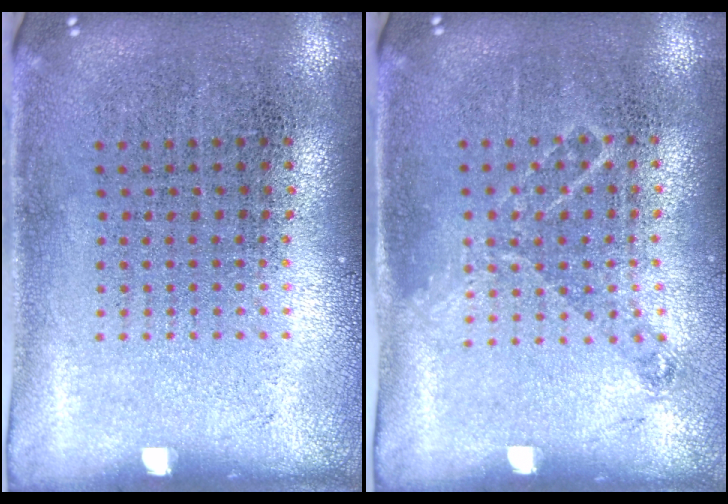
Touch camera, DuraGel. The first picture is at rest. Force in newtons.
{"total": 0.9, "press": 0.8, "slide": 0.2}